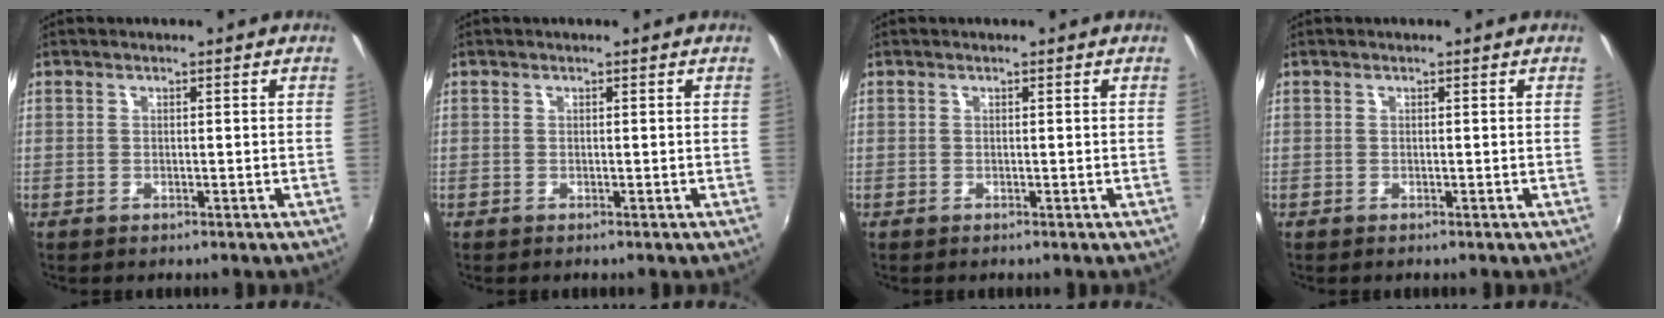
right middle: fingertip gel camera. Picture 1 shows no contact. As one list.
[{"total": 0.0}, {"total": 0.0}, {"total": 0.0}]